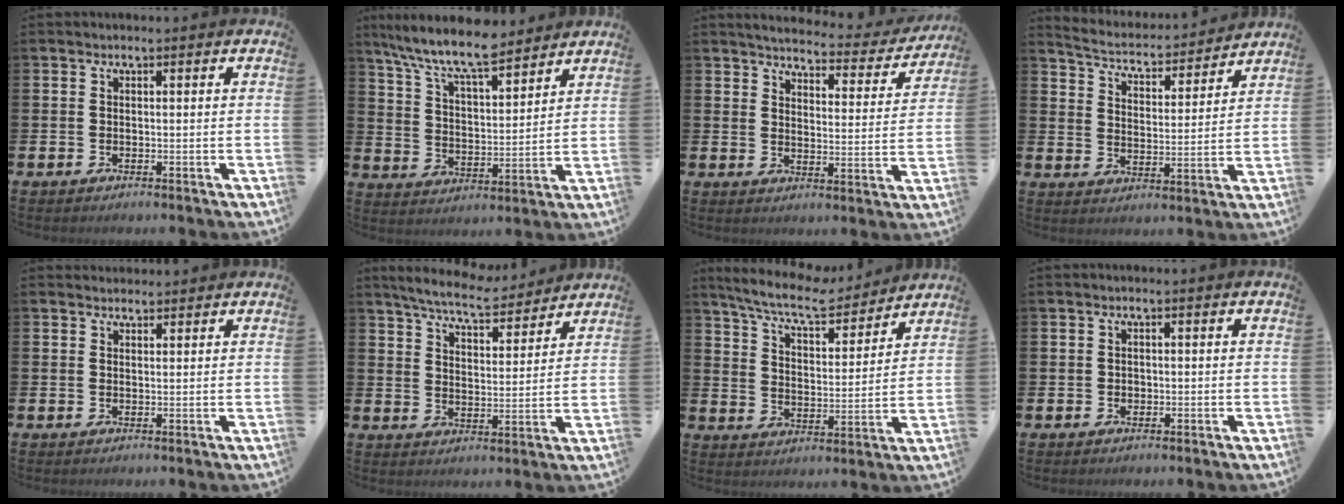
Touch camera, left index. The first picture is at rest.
{"total": 9.5, "force": [8.6, 1.7, 3.8], "torque": [-0.099, -0.048, 0.151]}
{"total": 4.0, "force": [3.8, 0.8, 0.9], "torque": [-0.034, -0.032, 0.060]}
{"total": 4.6, "force": [4.4, 1.0, 0.7], "torque": [-0.039, -0.040, 0.070]}
{"total": 1.7, "force": [1.6, 0.5, -0.1], "torque": [0.012, -0.007, 0.027]}
{"total": 7.1, "force": [6.8, 1.0, 1.9], "torque": [-0.056, -0.038, 0.119]}
{"total": 8.9, "force": [8.1, 1.5, 3.3], "torque": [-0.090, -0.048, 0.140]}
{"total": 0.7, "force": [0.1, 0.6, 0.2], "torque": [0.000, 0.005, 0.000]}